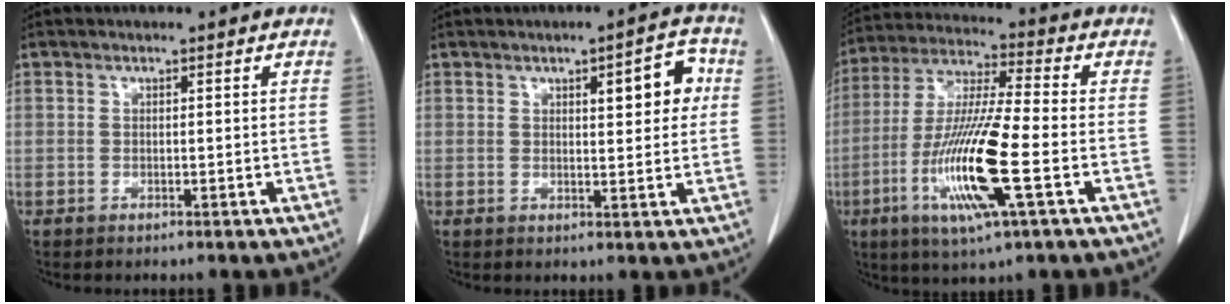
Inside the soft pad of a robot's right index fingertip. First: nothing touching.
{"total": 6.3, "force": [1.8, 1.8, 5.7], "torque": [-0.072, 0.012, 0.022]}
{"total": 15.8, "force": [-4.8, 0.7, 15.0], "torque": [-0.309, -0.018, -0.093]}